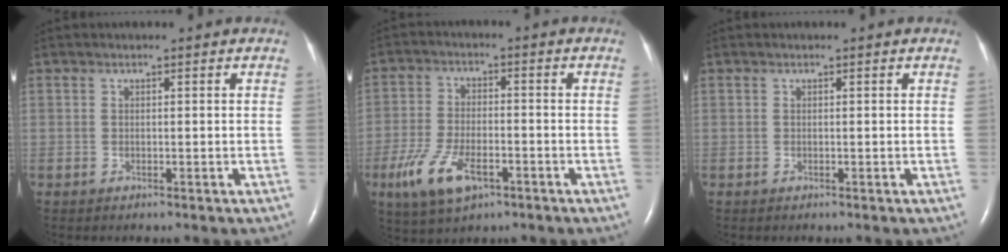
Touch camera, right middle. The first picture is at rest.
{"total": 9.1, "force": [-4.5, 3.8, 6.9], "torque": [-0.152, -0.010, -0.077]}
{"total": 0.0}